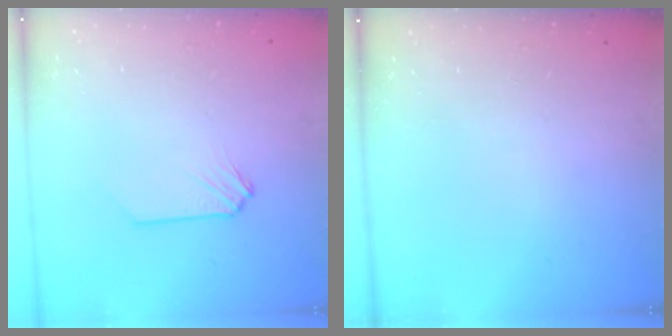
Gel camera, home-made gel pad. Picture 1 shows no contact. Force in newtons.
{"total": 0.0}